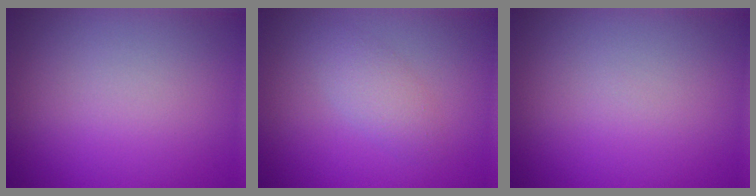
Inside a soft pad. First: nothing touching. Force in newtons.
{"total": 2.0, "press": 2.0, "slide": 0.0}
{"total": 0.0}